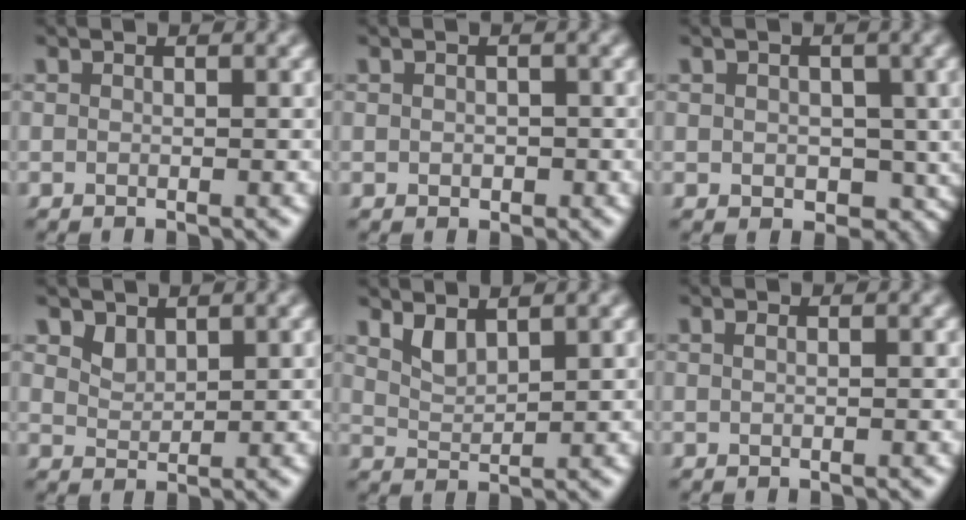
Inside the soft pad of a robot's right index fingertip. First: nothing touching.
{"total": 1.2, "force": [-0.3, 1.0, 0.4], "torque": [-0.010, -0.006, -0.002]}
{"total": 5.6, "force": [-3.7, 3.6, 2.1], "torque": [-0.017, -0.023, -0.044]}
{"total": 1.5, "force": [1.0, 0.9, 0.6], "torque": [-0.021, -0.009, 0.027]}
{"total": 2.0, "force": [1.4, 1.0, 1.1], "torque": [-0.030, -0.008, 0.030]}
{"total": 0.0}